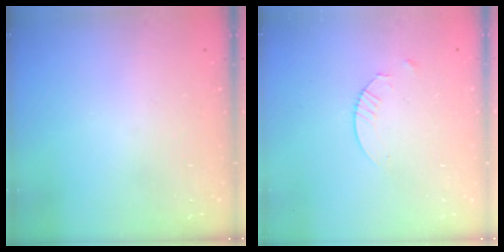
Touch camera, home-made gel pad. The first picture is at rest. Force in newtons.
{"total": 2.4, "press": 2.4, "slide": 0.3}